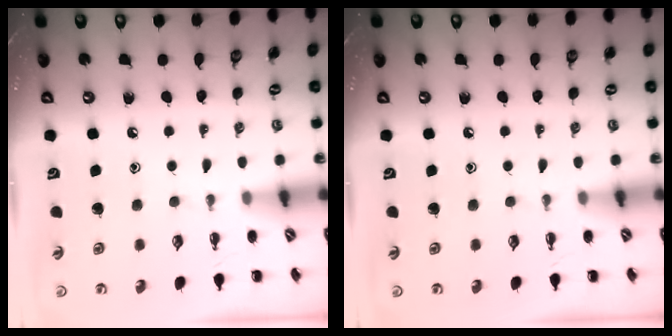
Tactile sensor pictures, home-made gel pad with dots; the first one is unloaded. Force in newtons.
{"total": 0.0}